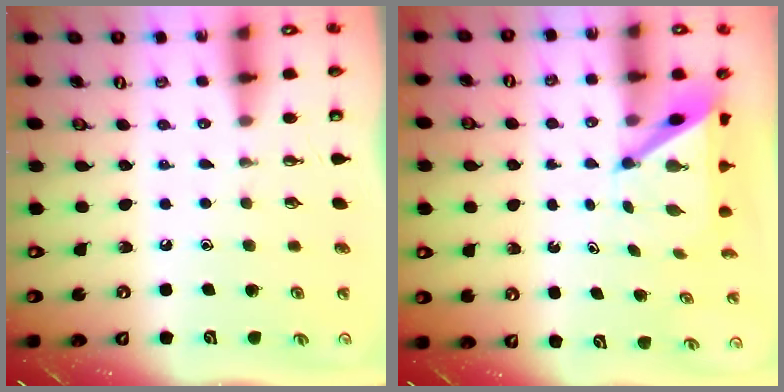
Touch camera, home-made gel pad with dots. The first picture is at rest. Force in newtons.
{"total": 4.9, "press": 4.9, "slide": 0.3}